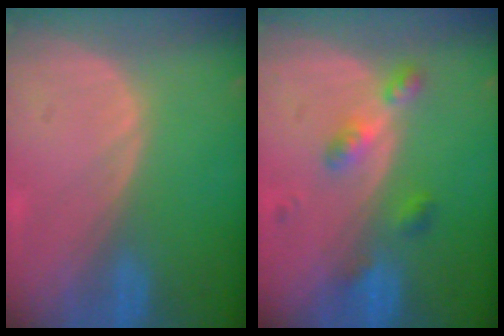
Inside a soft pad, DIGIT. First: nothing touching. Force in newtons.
{"total": 4.7, "press": 4.2, "slide": 2.0}